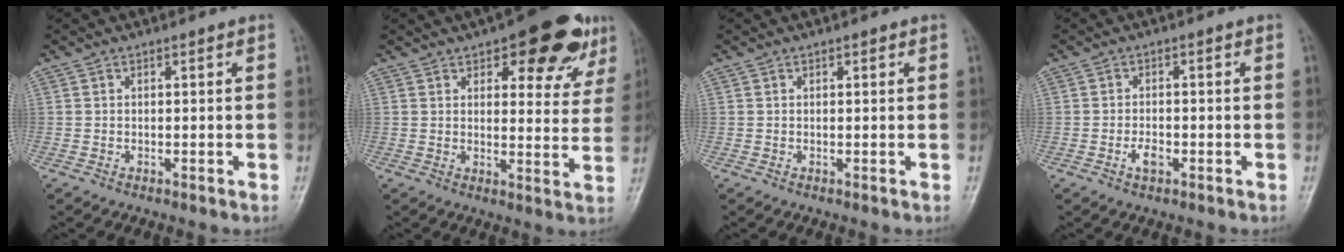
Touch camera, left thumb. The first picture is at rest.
{"total": 14.9, "force": [8.5, 6.2, 10.6], "torque": [-0.085, -0.030, 0.107]}
{"total": 0.7, "force": [0.4, 0.3, 0.5], "torque": [-0.004, 0.000, 0.004]}
{"total": 2.5, "force": [-1.1, 1.3, 1.8], "torque": [-0.032, 0.005, -0.021]}